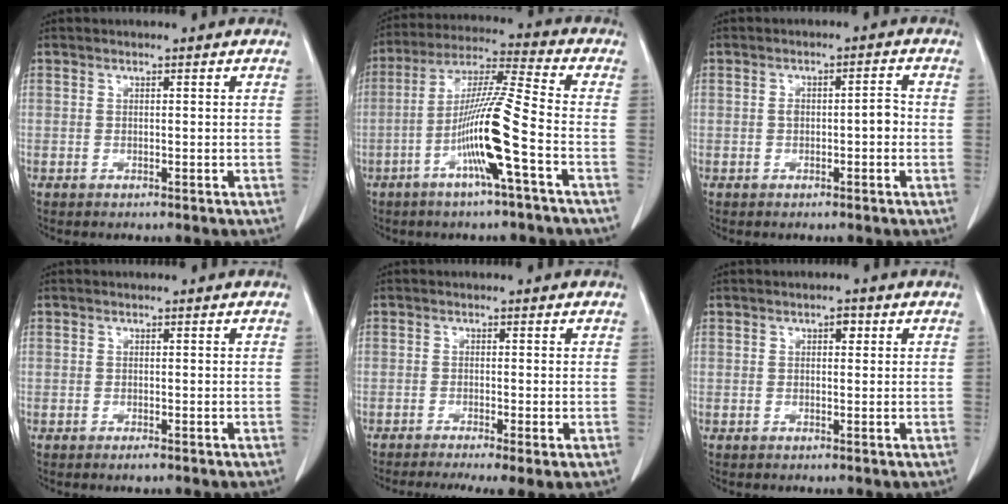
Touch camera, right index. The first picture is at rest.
{"total": 12.4, "force": [-4.4, -0.8, 11.6], "torque": [-0.223, 0.003, -0.089]}
{"total": 3.2, "force": [-0.4, 1.2, 3.0], "torque": [-0.048, 0.013, -0.004]}
{"total": 0.7, "force": [-0.5, 0.2, 0.4], "torque": [-0.006, -0.001, -0.006]}
{"total": 6.8, "force": [-4.7, 0.9, 4.9], "torque": [-0.072, -0.017, -0.077]}
{"total": 1.4, "force": [0.6, 0.7, 1.0], "torque": [-0.012, 0.003, 0.006]}